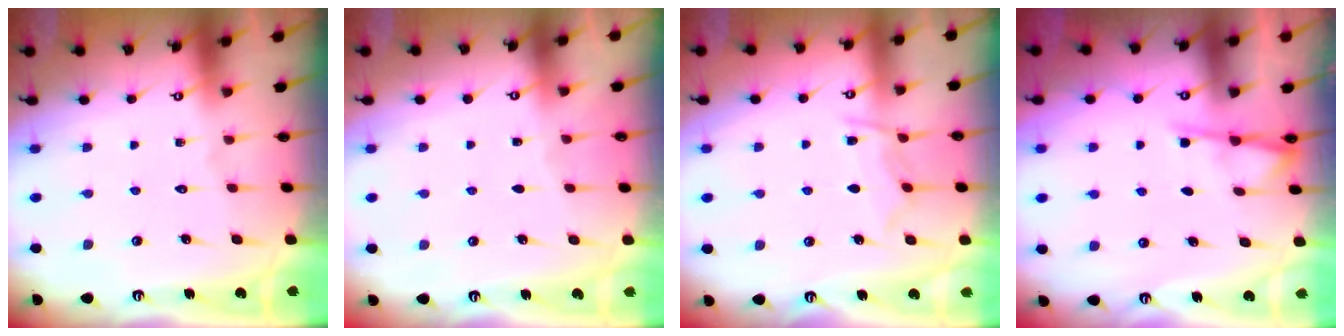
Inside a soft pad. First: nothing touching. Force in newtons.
{"total": 2.4, "press": 2.4, "slide": 0.3}
{"total": 7.6, "press": 7.5, "slide": 0.7}
{"total": 4.6, "press": 4.6, "slide": 0.5}